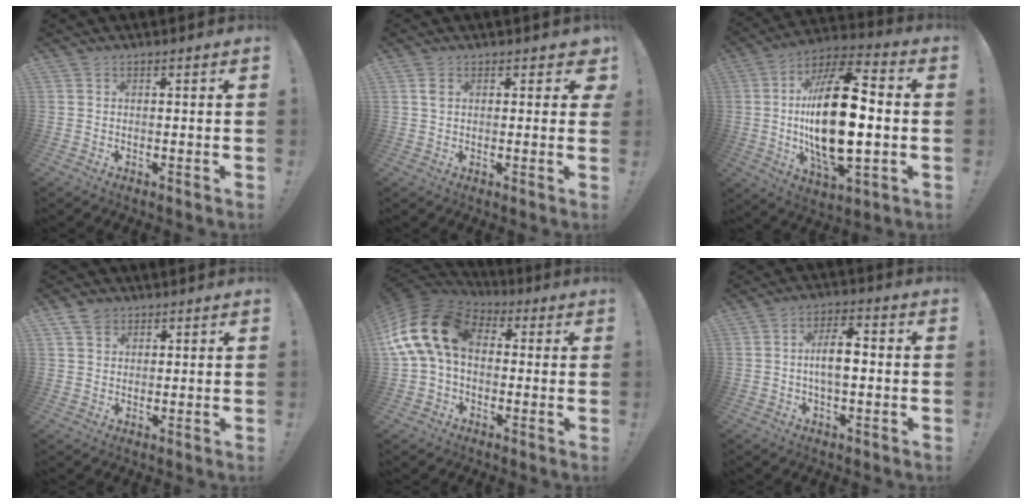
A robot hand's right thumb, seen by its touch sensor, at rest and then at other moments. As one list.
[{"total": 4.3, "force": [1.2, 3.3, 2.5], "torque": [-0.020, 0.000, 0.021]}, {"total": 25.8, "force": [-0.7, 11.5, 23.1], "torque": [-0.426, -0.006, -0.018]}, {"total": 4.7, "force": [2.6, 3.5, 1.8], "torque": [-0.030, -0.006, 0.050]}, {"total": 18.1, "force": [3.2, 12.2, 13.0], "torque": [-0.249, 0.013, 0.063]}, {"total": 8.2, "force": [-0.4, 3.4, 7.4], "torque": [-0.129, 0.007, -0.014]}]